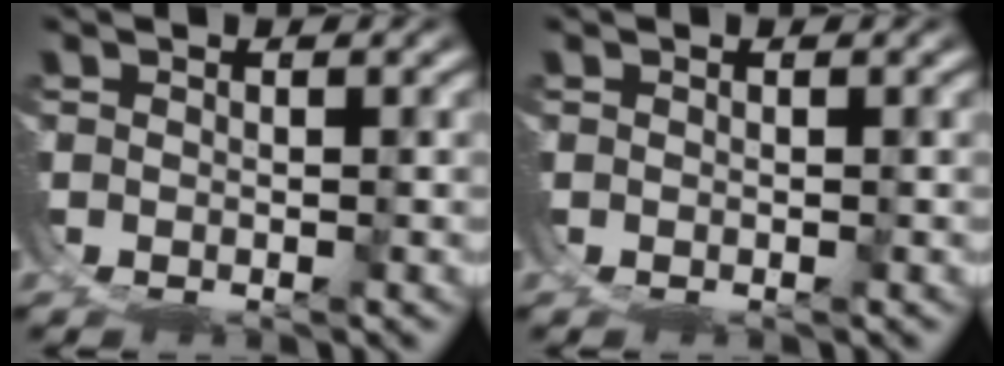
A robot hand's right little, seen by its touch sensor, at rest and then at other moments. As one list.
[{"total": 0.0}]